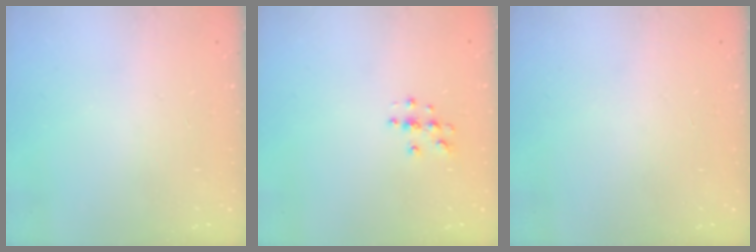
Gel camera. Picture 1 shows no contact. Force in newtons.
{"total": 3.9, "press": 3.9, "slide": 0.4}
{"total": 0.0}